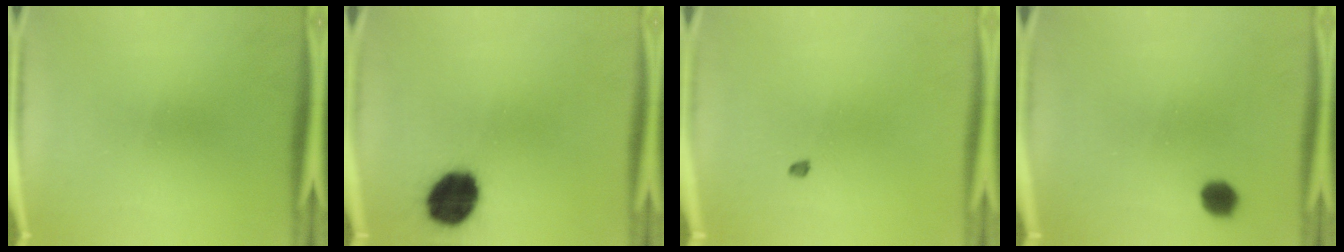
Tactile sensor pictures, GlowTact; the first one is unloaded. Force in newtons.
{"total": 13.9}
{"total": 0.9}
{"total": 3.8}